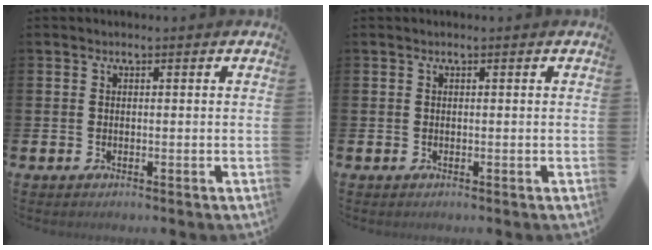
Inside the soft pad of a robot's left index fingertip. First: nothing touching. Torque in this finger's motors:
{"motor_torque": [0.12, 0.82, -0.23, 0.01]}